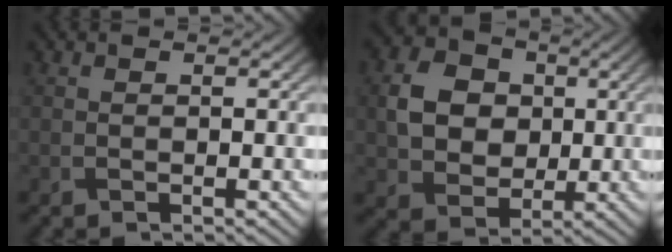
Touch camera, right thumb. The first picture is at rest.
{"total": 7.5, "force": [0.9, 6.3, 4.0], "torque": [-0.089, 0.007, 0.007]}